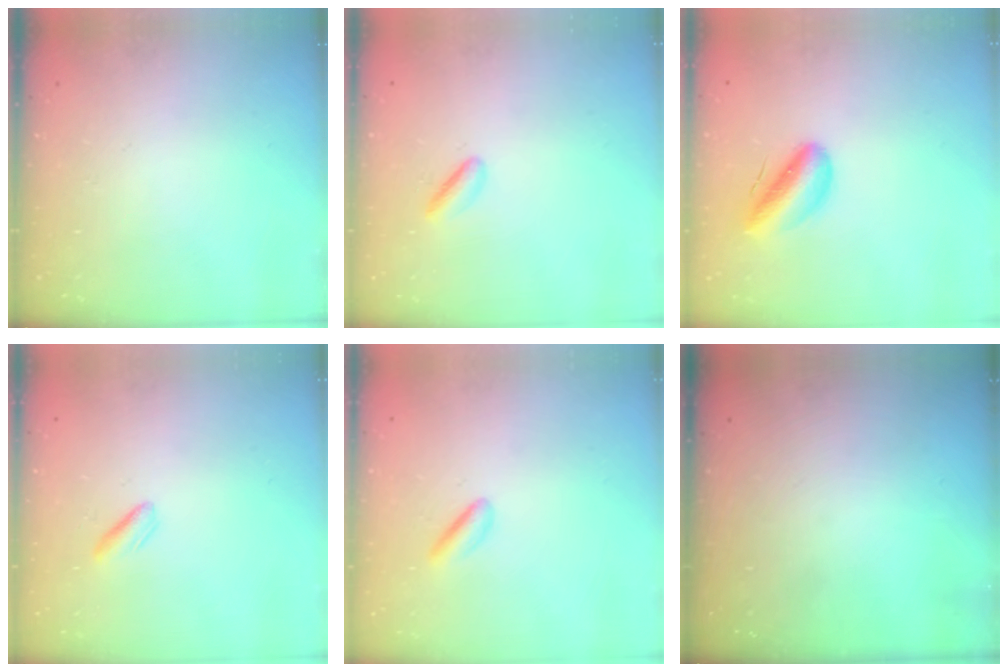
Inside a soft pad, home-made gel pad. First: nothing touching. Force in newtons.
{"total": 3.7, "press": 3.5, "slide": 1.2}
{"total": 10.3, "press": 9.8, "slide": 3.0}
{"total": 2.1, "press": 2.0, "slide": 0.7}
{"total": 2.5, "press": 2.3, "slide": 1.0}
{"total": 0.0}